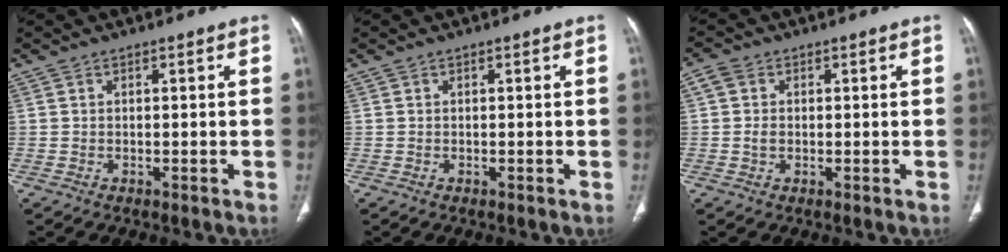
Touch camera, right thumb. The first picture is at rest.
{"total": 0.0}
{"total": 3.1, "force": [0.2, 2.5, 1.8], "torque": [-0.040, 0.007, 0.002]}